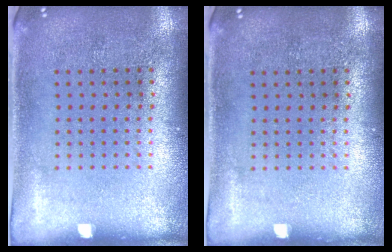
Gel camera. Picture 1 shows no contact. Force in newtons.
{"total": 0.0}